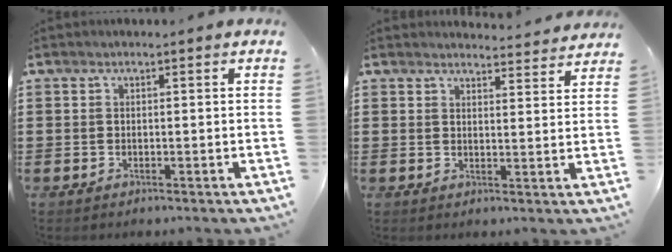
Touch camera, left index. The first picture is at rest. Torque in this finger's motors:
{"motor_torque": [2.14, 0.00, -0.02, -0.01]}